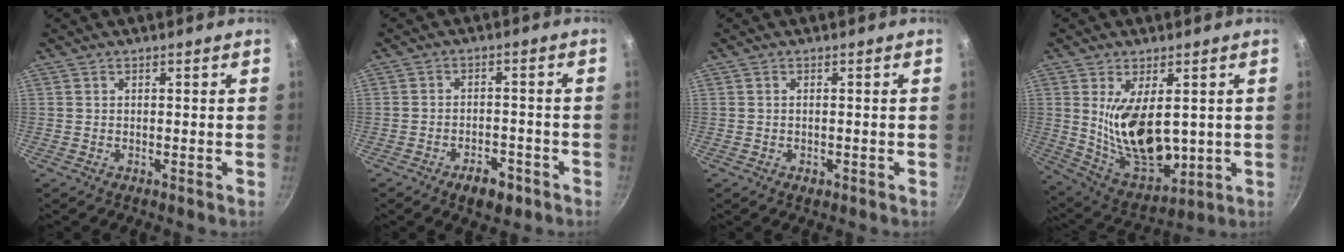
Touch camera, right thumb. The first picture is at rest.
{"total": 6.0, "force": [-3.6, 3.2, 3.6], "torque": [-0.038, 0.025, -0.048]}
{"total": 1.2, "force": [-0.5, 0.7, 0.9], "torque": [-0.013, 0.002, -0.007]}
{"total": 15.5, "force": [1.9, 8.4, 12.9], "torque": [-0.193, -0.040, 0.061]}